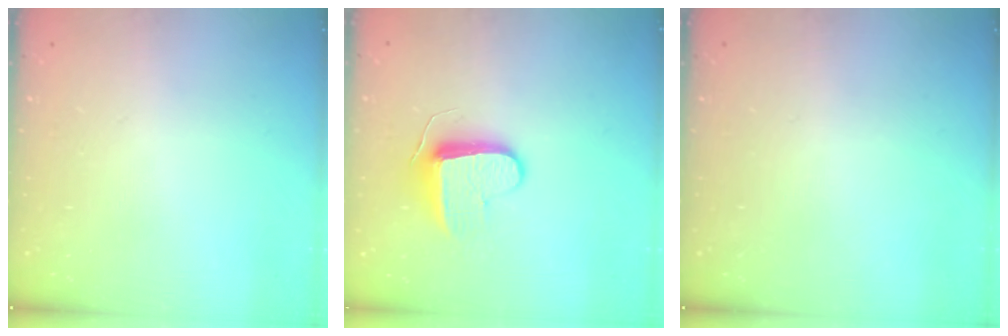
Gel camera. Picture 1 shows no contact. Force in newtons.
{"total": 9.3, "press": 9.3, "slide": 0.1}
{"total": 0.0}